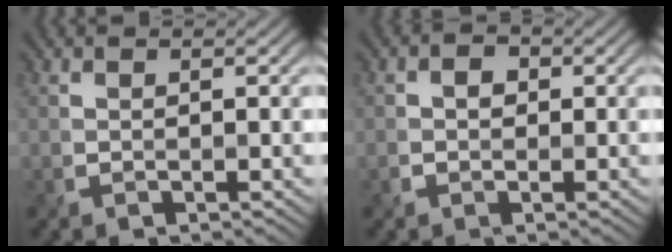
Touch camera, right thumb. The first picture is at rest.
{"total": 1.6, "force": [0.0, 1.5, 0.6], "torque": [-0.011, 0.003, -0.008]}